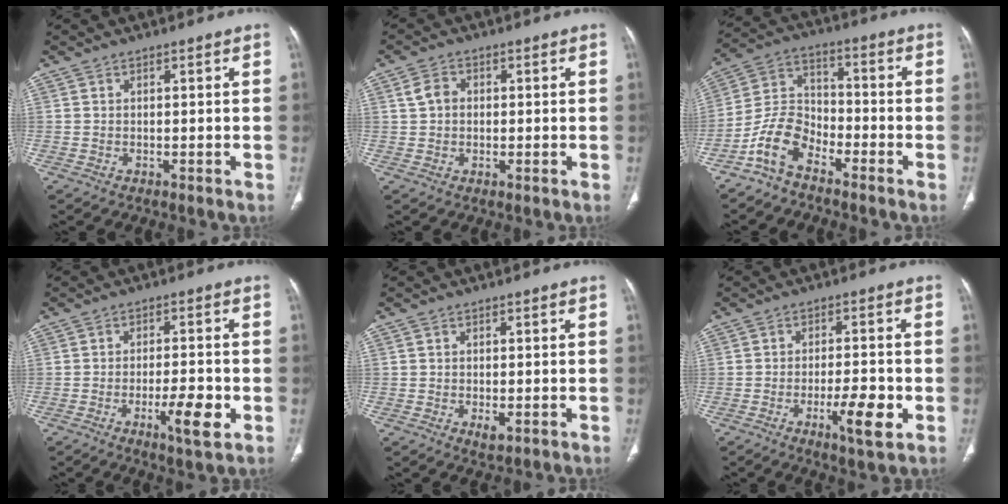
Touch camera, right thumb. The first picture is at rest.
{"total": 3.4, "force": [0.6, 2.7, 2.0], "torque": [-0.031, 0.009, 0.007]}
{"total": 8.9, "force": [-6.1, 4.7, 4.5], "torque": [-0.083, 0.055, -0.132]}
{"total": 6.9, "force": [-2.6, 1.5, 6.3], "torque": [-0.100, 0.004, -0.039]}
{"total": 2.1, "force": [-0.7, 1.2, 1.6], "torque": [-0.019, -0.001, -0.009]}
{"total": 7.4, "force": [-2.8, 1.7, 6.7], "torque": [-0.107, 0.005, -0.042]}